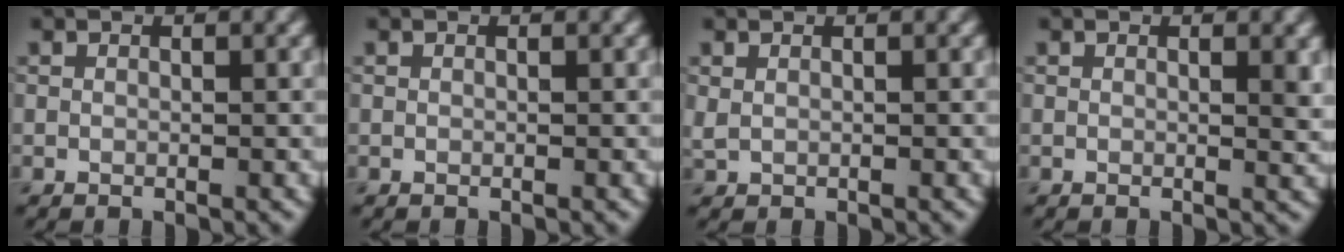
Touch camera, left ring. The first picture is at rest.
{"total": 0.0}
{"total": 0.6, "force": [0.3, 0.3, 0.4], "torque": [-0.011, 0.001, 0.008]}
{"total": 1.5, "force": [0.5, 0.4, 1.4], "torque": [-0.015, -0.002, 0.006]}